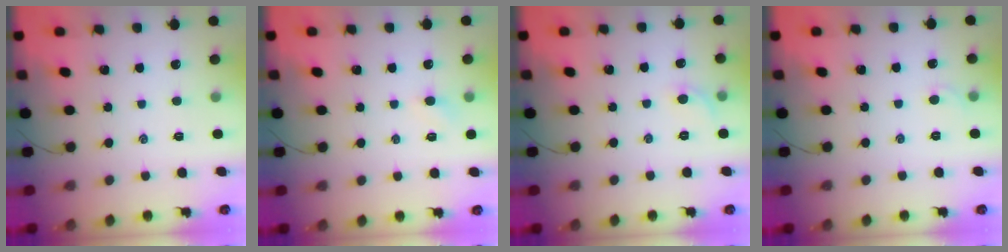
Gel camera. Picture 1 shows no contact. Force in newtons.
{"total": 2.7, "press": 2.6, "slide": 0.9}
{"total": 4.2, "press": 3.9, "slide": 1.4}
{"total": 2.7, "press": 2.5, "slide": 0.9}